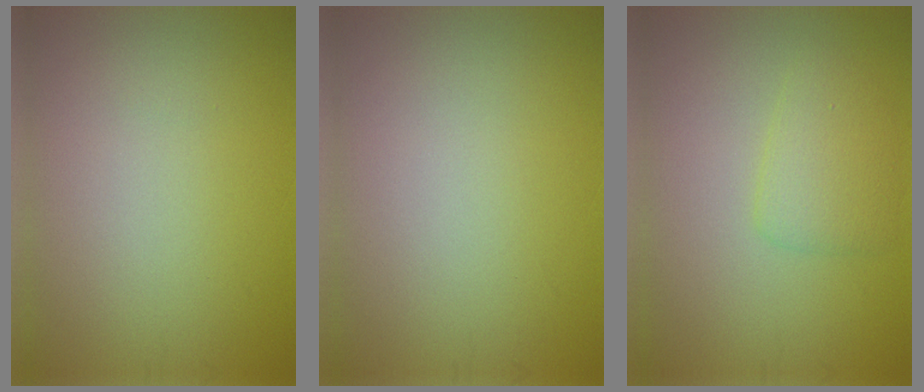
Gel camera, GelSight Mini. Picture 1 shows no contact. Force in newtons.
{"total": 0.0}
{"total": 2.5, "press": 2.5, "slide": 0.2}